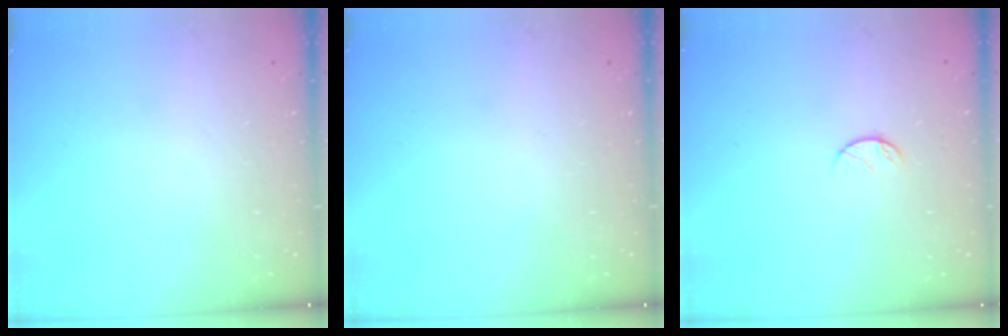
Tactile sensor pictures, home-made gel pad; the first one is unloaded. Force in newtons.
{"total": 0.0}
{"total": 5.8, "press": 5.8, "slide": 0.7}